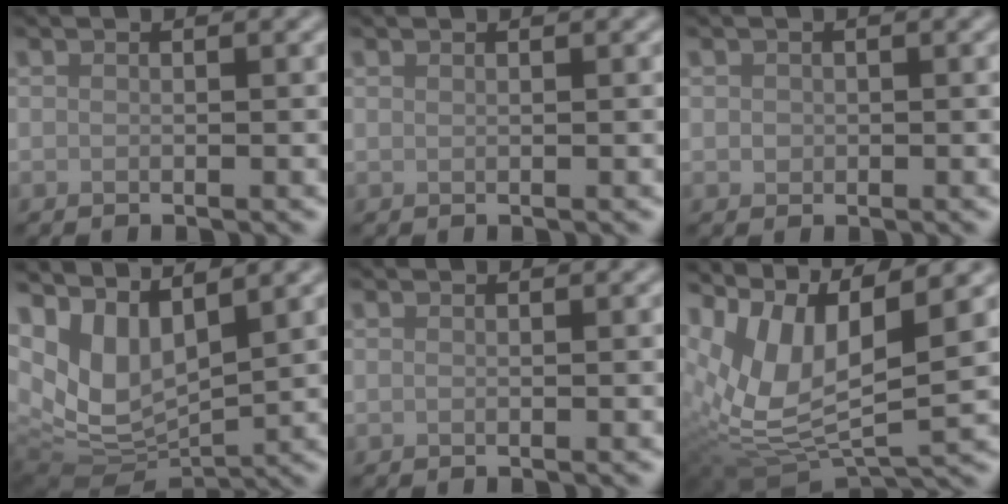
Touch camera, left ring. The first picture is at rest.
{"total": 0.0}
{"total": 0.7, "force": [0.1, 0.7, 0.2], "torque": [0.002, -0.003, 0.000]}
{"total": 8.8, "force": [3.5, 4.9, 6.4], "torque": [-0.122, -0.013, 0.081]}
{"total": 0.0}
{"total": 9.2, "force": [4.2, 3.4, 7.5], "torque": [-0.154, 0.004, 0.079]}